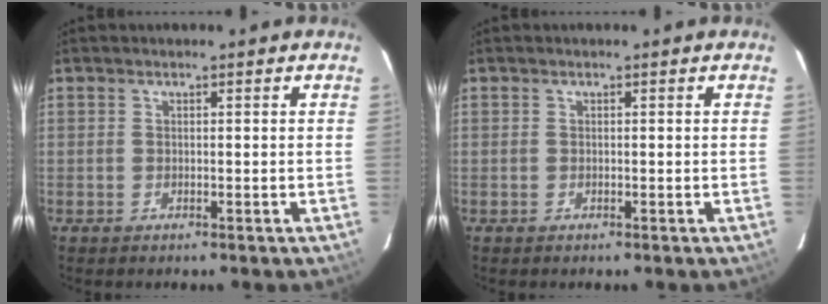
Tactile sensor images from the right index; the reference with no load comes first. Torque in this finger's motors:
{"motor_torque": [-0.06, -0.03, 0.01, 0.01]}